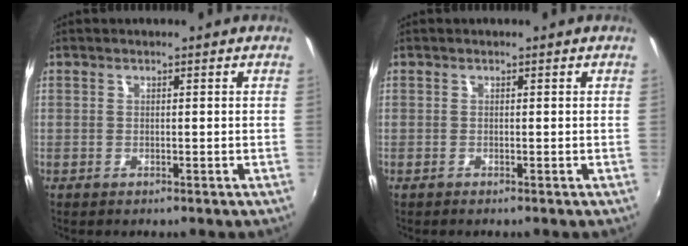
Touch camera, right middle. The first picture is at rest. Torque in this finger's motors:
{"motor_torque": [0.00, 0.00, 0.00, 0.00]}